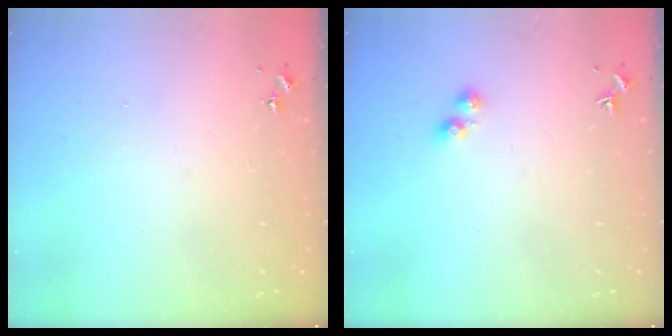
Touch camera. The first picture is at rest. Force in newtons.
{"total": 2.5, "press": 2.4, "slide": 0.6}